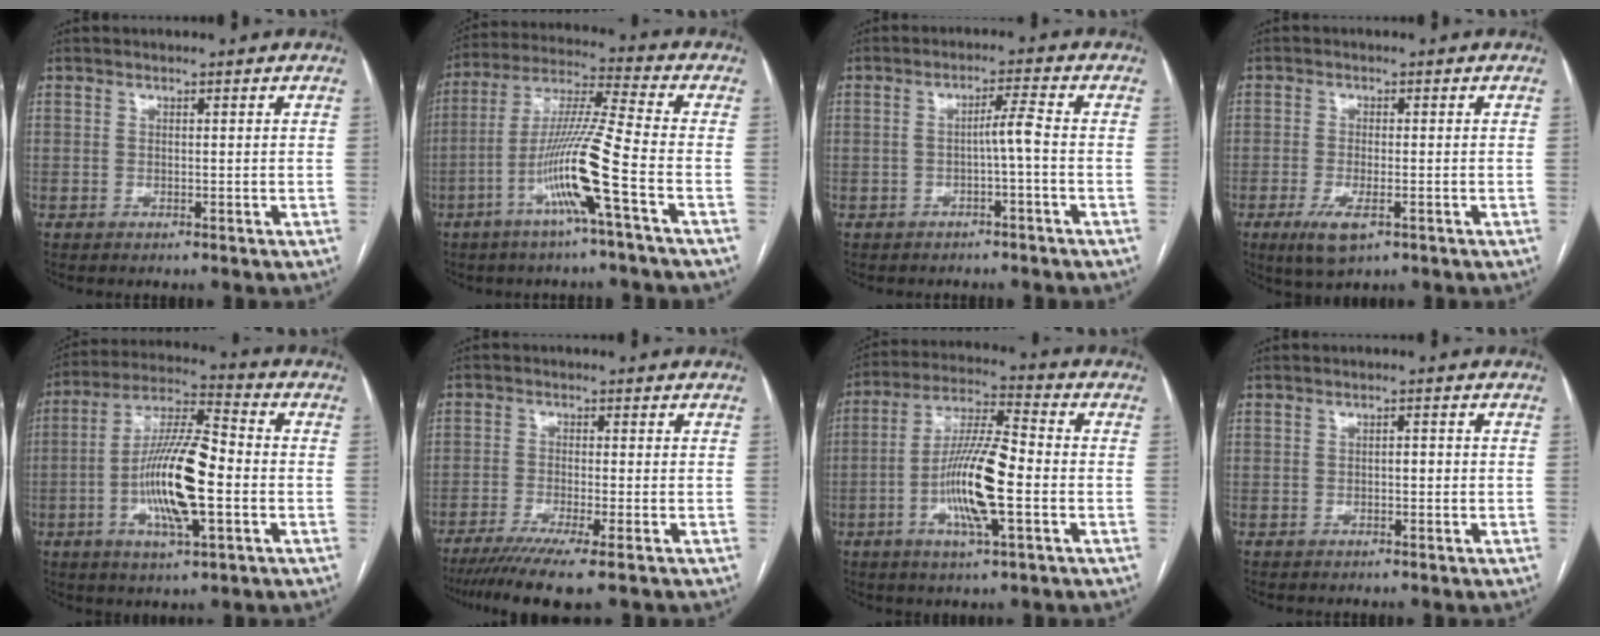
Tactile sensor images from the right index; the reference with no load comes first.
{"total": 12.8, "force": [-5.0, -1.4, 11.7], "torque": [-0.228, 0.001, -0.100]}
{"total": 3.2, "force": [-0.9, -0.3, 3.1], "torque": [-0.049, 0.008, -0.015]}
{"total": 5.1, "force": [-2.5, 1.5, 4.2], "torque": [-0.082, -0.010, -0.038]}
{"total": 15.1, "force": [-3.0, 3.1, 14.5], "torque": [-0.279, 0.004, -0.053]}
{"total": 8.8, "force": [-6.3, -0.2, 6.1], "torque": [-0.094, -0.019, -0.100]}
{"total": 13.4, "force": [-3.2, 1.9, 12.8], "torque": [-0.247, 0.001, -0.061]}
{"total": 1.3, "force": [-0.2, 0.5, 1.2], "torque": [-0.015, 0.005, -0.004]}